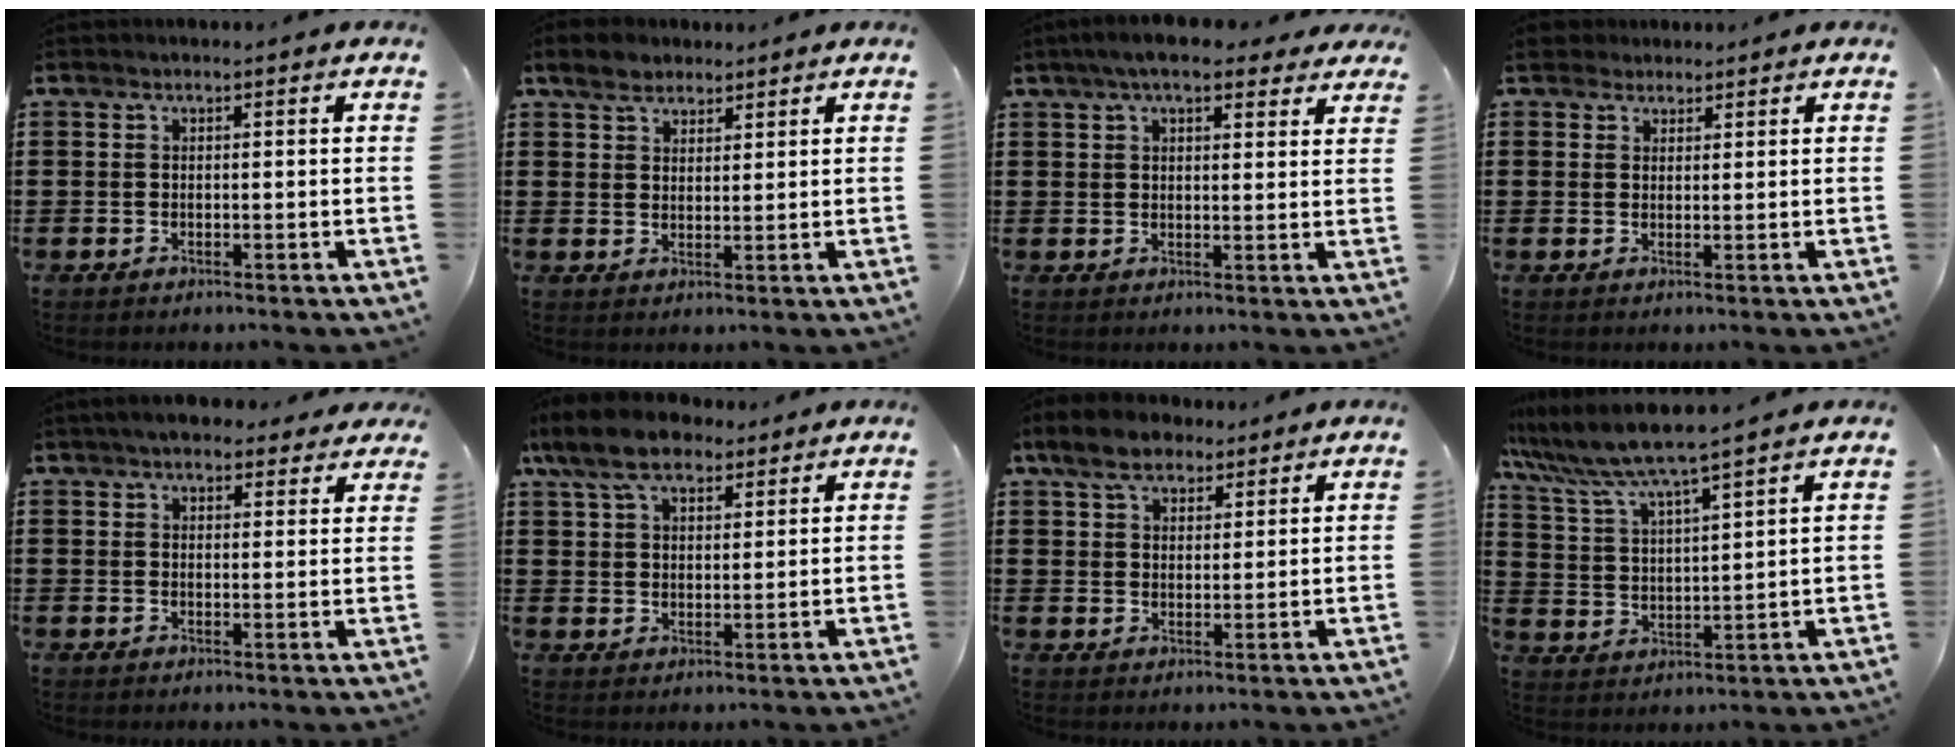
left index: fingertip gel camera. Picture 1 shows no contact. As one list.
[{"total": 4.1, "force": [2.9, 2.5, 1.4], "torque": [-0.033, 0.006, 0.053]}, {"total": 6.7, "force": [5.2, 1.7, 3.9], "torque": [-0.082, -0.002, 0.094]}, {"total": 2.5, "force": [2.0, 1.4, 0.2], "torque": [-0.005, 0.006, 0.037]}, {"total": 4.5, "force": [3.9, 1.4, 1.7], "torque": [-0.046, -0.001, 0.073]}, {"total": 8.9, "force": [6.5, 3.8, 4.6], "torque": [-0.102, -0.003, 0.121]}, {"total": 6.6, "force": [4.9, 3.3, 2.9], "torque": [-0.067, 0.001, 0.090]}, {"total": 6.7, "force": [5.9, -0.5, 3.1], "torque": [-0.087, -0.035, 0.099]}]